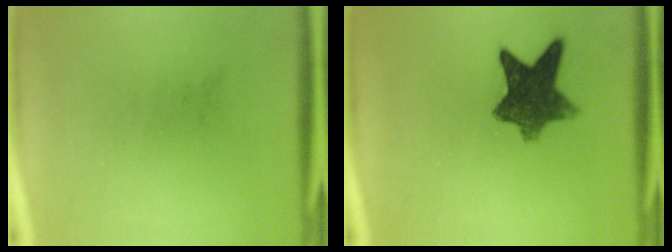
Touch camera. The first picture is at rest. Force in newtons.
{"total": 9.3}